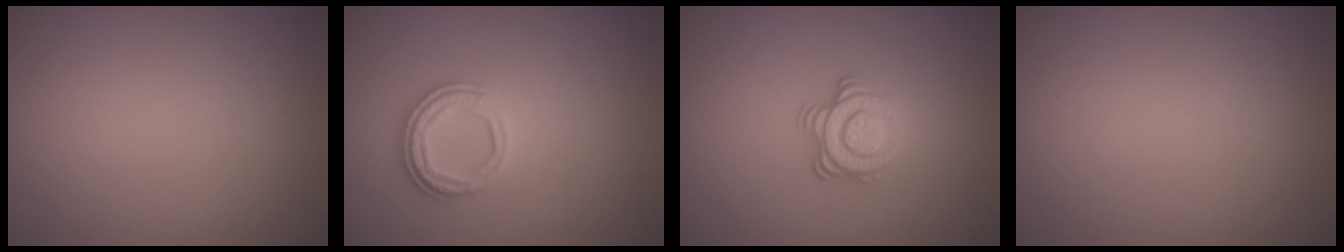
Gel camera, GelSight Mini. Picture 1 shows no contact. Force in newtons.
{"total": 3.3, "press": 2.5, "slide": 2.2}
{"total": 3.7, "press": 2.6, "slide": 2.6}
{"total": 0.0}